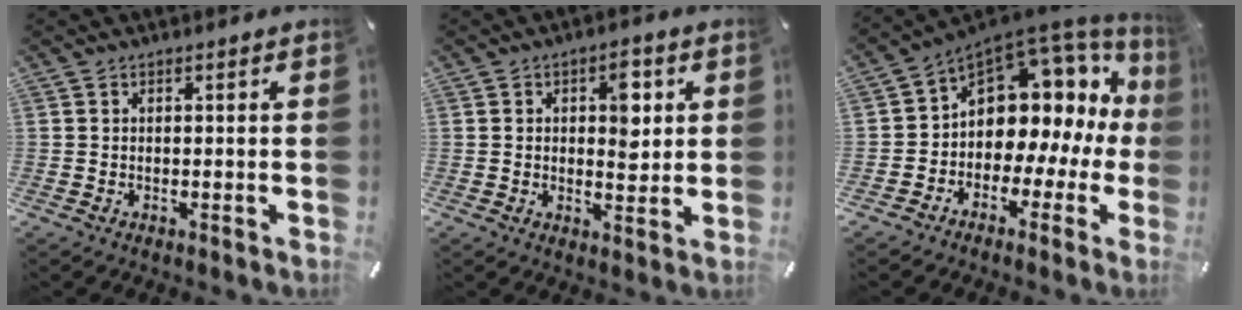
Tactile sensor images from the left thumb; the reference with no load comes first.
{"total": 7.2, "force": [1.7, 4.3, 5.6], "torque": [-0.065, -0.008, 0.022]}
{"total": 9.8, "force": [3.6, 7.9, 4.5], "torque": [-0.062, -0.052, 0.062]}